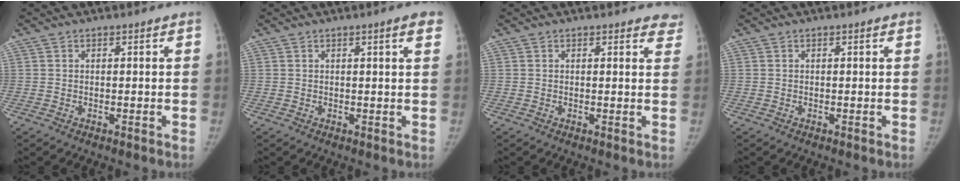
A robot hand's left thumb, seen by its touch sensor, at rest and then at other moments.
{"total": 3.0, "force": [1.6, 0.3, 2.5], "torque": [-0.030, -0.003, 0.018]}
{"total": 3.5, "force": [3.1, 1.3, 0.9], "torque": [0.018, -0.014, 0.016]}
{"total": 0.0}